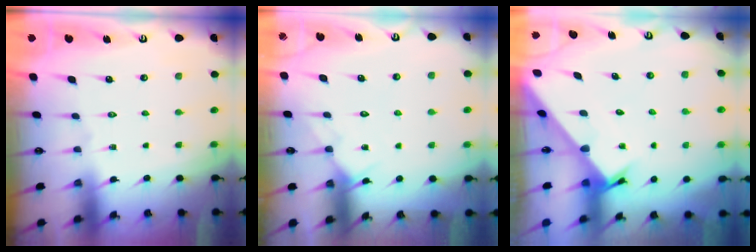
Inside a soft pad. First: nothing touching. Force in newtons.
{"total": 6.5, "press": 6.5, "slide": 0.5}
{"total": 2.3, "press": 2.3, "slide": 0.0}